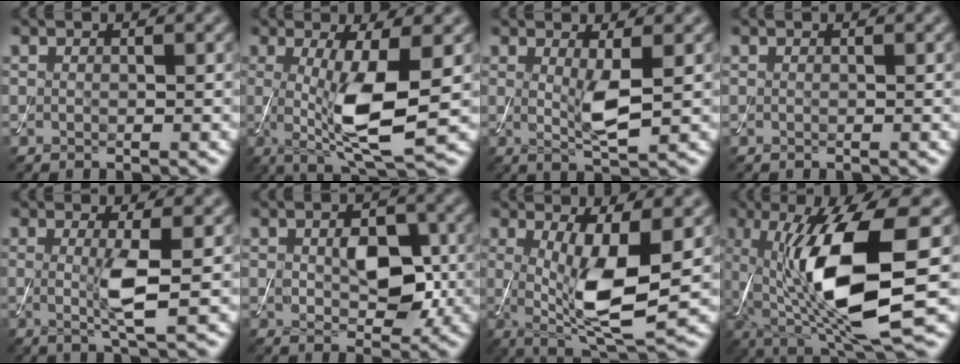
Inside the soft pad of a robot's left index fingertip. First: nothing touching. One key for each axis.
{"total": 7.6, "fx": -0.2, "fy": 1.7, "fz": 7.4, "tx": -0.136, "ty": -0.013, "tz": 0.001}
{"total": 2.9, "fx": 0.5, "fy": 0.5, "fz": 2.8, "tx": -0.058, "ty": -0.012, "tz": 0.013}
{"total": 0.0}
{"total": 3.1, "fx": 0.0, "fy": 0.3, "fz": 3.1, "tx": -0.064, "ty": -0.009, "tz": -0.001}
{"total": 4.7, "fx": 0.2, "fy": 2.8, "fz": 3.7, "tx": -0.067, "ty": -0.004, "tz": 0.007}
{"total": 8.4, "fx": 0.0, "fy": 2.4, "fz": 8.1, "tx": -0.148, "ty": -0.015, "tz": 0.006}
{"total": 12.4, "fx": 0.2, "fy": 3.1, "fz": 12.0, "tx": -0.208, "ty": -0.014, "tz": 0.014}